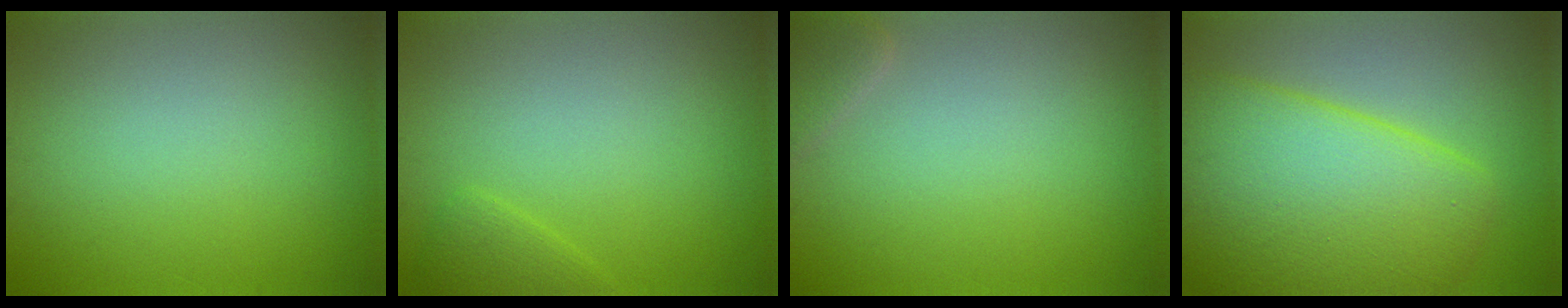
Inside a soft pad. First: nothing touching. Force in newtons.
{"total": 1.4, "press": 1.4, "slide": 0.1}
{"total": 1.6, "press": 1.6, "slide": 0.1}
{"total": 10.6, "press": 10.5, "slide": 0.4}